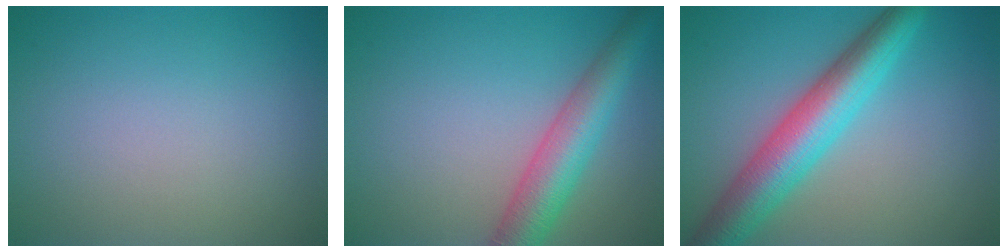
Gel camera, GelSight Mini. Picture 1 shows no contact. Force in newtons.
{"total": 5.7, "press": 5.7, "slide": 0.3}
{"total": 7.3, "press": 7.2, "slide": 0.3}